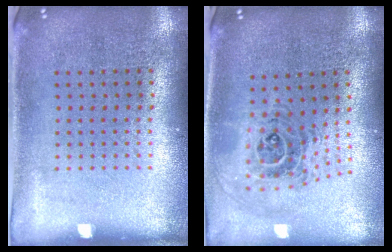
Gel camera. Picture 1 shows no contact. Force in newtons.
{"total": 1.2, "press": 1.1, "slide": 0.5}